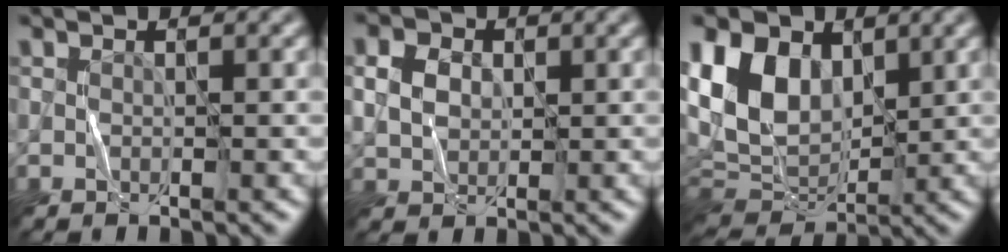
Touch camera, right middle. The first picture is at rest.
{"total": 2.9, "force": [0.6, 2.2, 1.8], "torque": [-0.045, 0.004, 0.007]}
{"total": 10.0, "force": [2.8, 6.9, 6.6], "torque": [-0.154, 0.012, 0.044]}